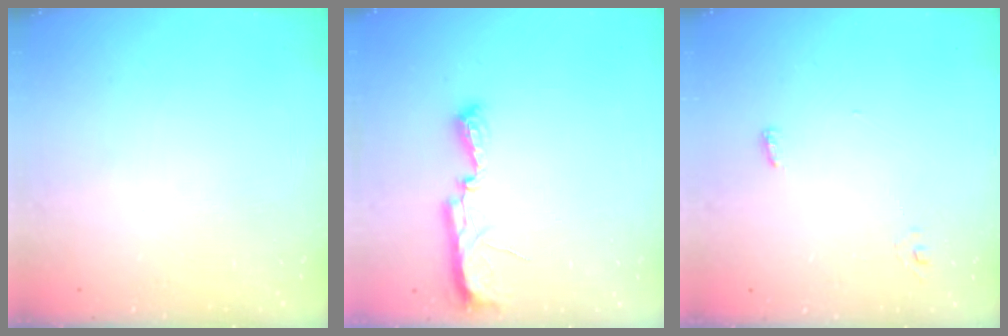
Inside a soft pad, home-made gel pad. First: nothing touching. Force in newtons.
{"total": 9.4, "press": 8.3, "slide": 4.5}
{"total": 4.1, "press": 3.5, "slide": 2.2}